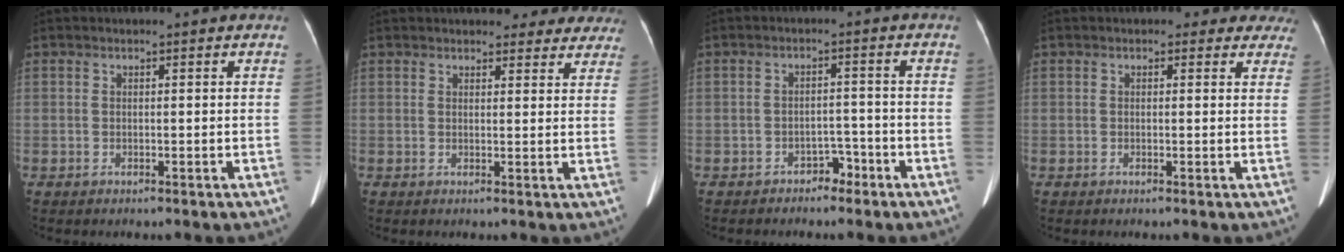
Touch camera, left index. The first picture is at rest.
{"total": 10.6, "force": [9.6, 3.6, 2.5], "torque": [0.011, 0.001, 0.093]}
{"total": 2.7, "force": [-2.1, 1.4, 0.9], "torque": [-0.015, 0.005, -0.029]}
{"total": 5.0, "force": [4.2, 2.6, 0.7], "torque": [0.021, 0.001, 0.023]}